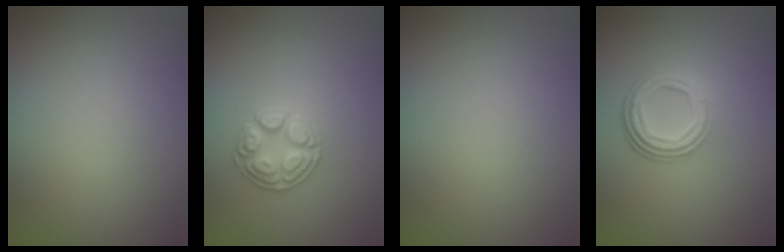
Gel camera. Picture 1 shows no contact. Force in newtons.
{"total": 2.9, "press": 2.9, "slide": 0.1}
{"total": 0.0}
{"total": 4.5, "press": 3.2, "slide": 3.1}